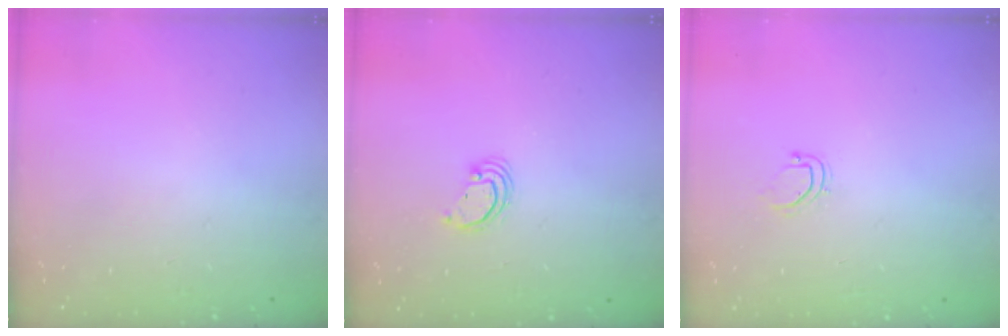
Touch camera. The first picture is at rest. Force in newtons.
{"total": 2.7, "press": 2.7, "slide": 0.1}
{"total": 4.6, "press": 4.6, "slide": 0.4}